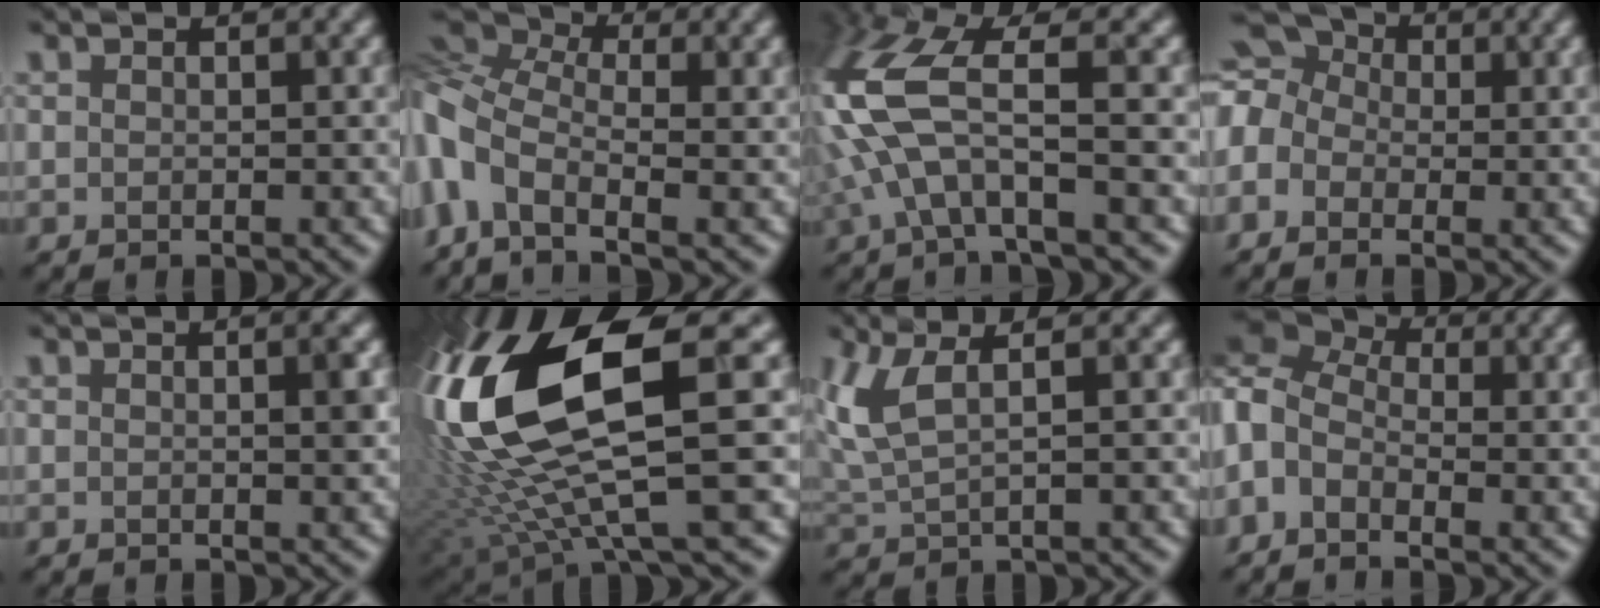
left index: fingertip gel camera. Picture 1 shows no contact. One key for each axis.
{"total": 7.0, "fx": -2.0, "fy": 4.0, "fz": 5.4, "tx": -0.134, "ty": -0.004, "tz": -0.062}
{"total": 8.2, "fx": -0.4, "fy": 2.8, "fz": 7.7, "tx": -0.194, "ty": 0.007, "tz": -0.021}
{"total": 7.6, "fx": 0.5, "fy": 6.3, "fz": 4.2, "tx": -0.096, "ty": 0.029, "tz": -0.045}
{"total": 1.6, "fx": 0.3, "fy": 0.3, "fz": 1.6, "tx": -0.021, "ty": 0.001, "tz": 0.001}
{"total": 16.4, "fx": 3.2, "fy": 5.3, "fz": 15.2, "tx": -0.323, "ty": -0.021, "tz": 0.076}
{"total": 4.3, "fx": 1.6, "fy": 1.4, "fz": 3.7, "tx": -0.102, "ty": -0.001, "tz": 0.039}
{"total": 6.4, "fx": 0.1, "fy": 4.7, "fz": 4.4, "tx": -0.107, "ty": 0.018, "tz": -0.012}